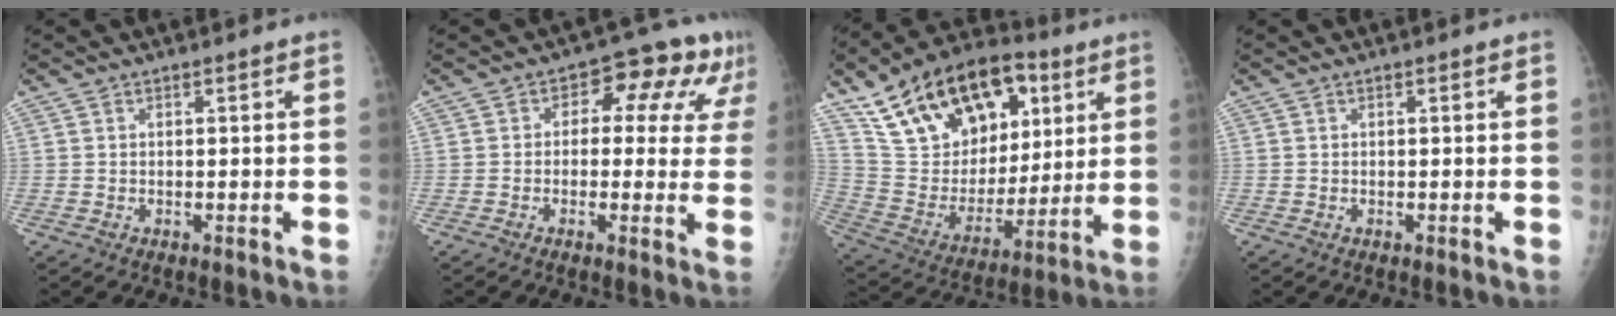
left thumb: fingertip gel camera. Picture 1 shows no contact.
{"total": 10.9, "force": [3.8, 6.5, 7.9], "torque": [-0.043, 0.019, 0.040]}
{"total": 26.7, "force": [12.9, 15.7, 17.3], "torque": [-0.270, -0.014, 0.229]}
{"total": 0.0}